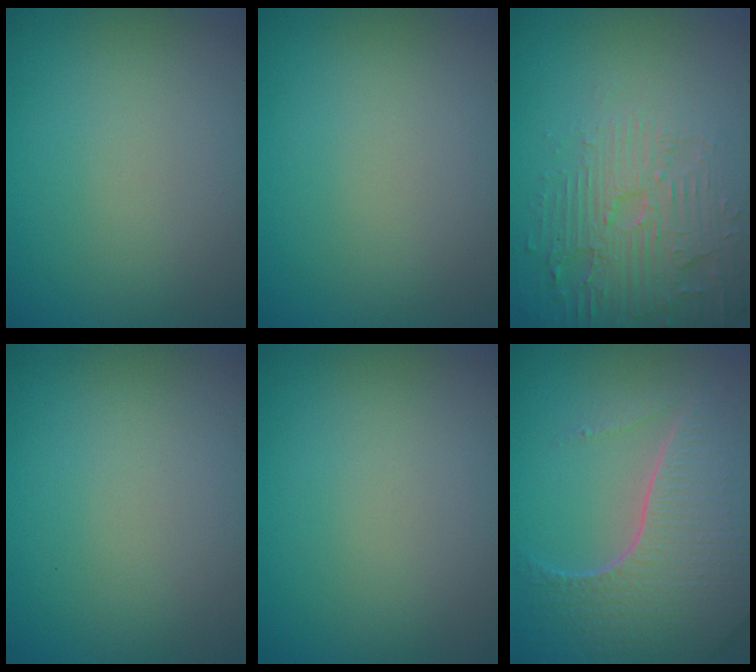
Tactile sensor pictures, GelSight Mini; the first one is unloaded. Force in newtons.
{"total": 0.0}
{"total": 4.8, "press": 4.1, "slide": 2.6}
{"total": 0.0}
{"total": 0.0}
{"total": 7.0, "press": 5.1, "slide": 4.8}